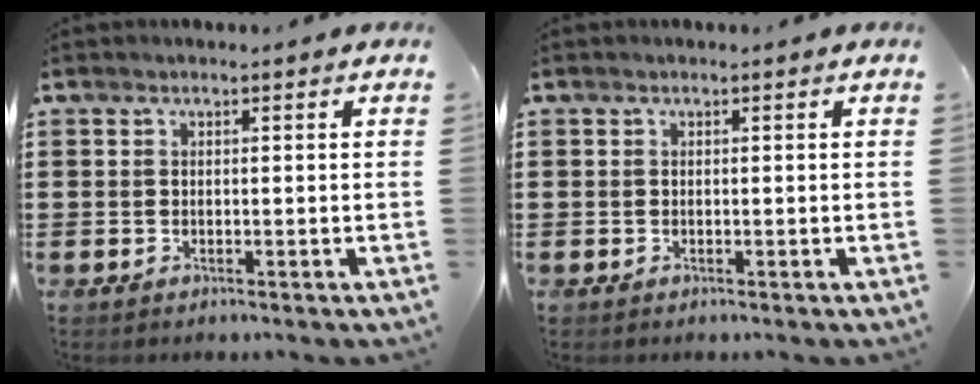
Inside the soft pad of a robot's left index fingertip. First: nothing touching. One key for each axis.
{"total": 0.0}